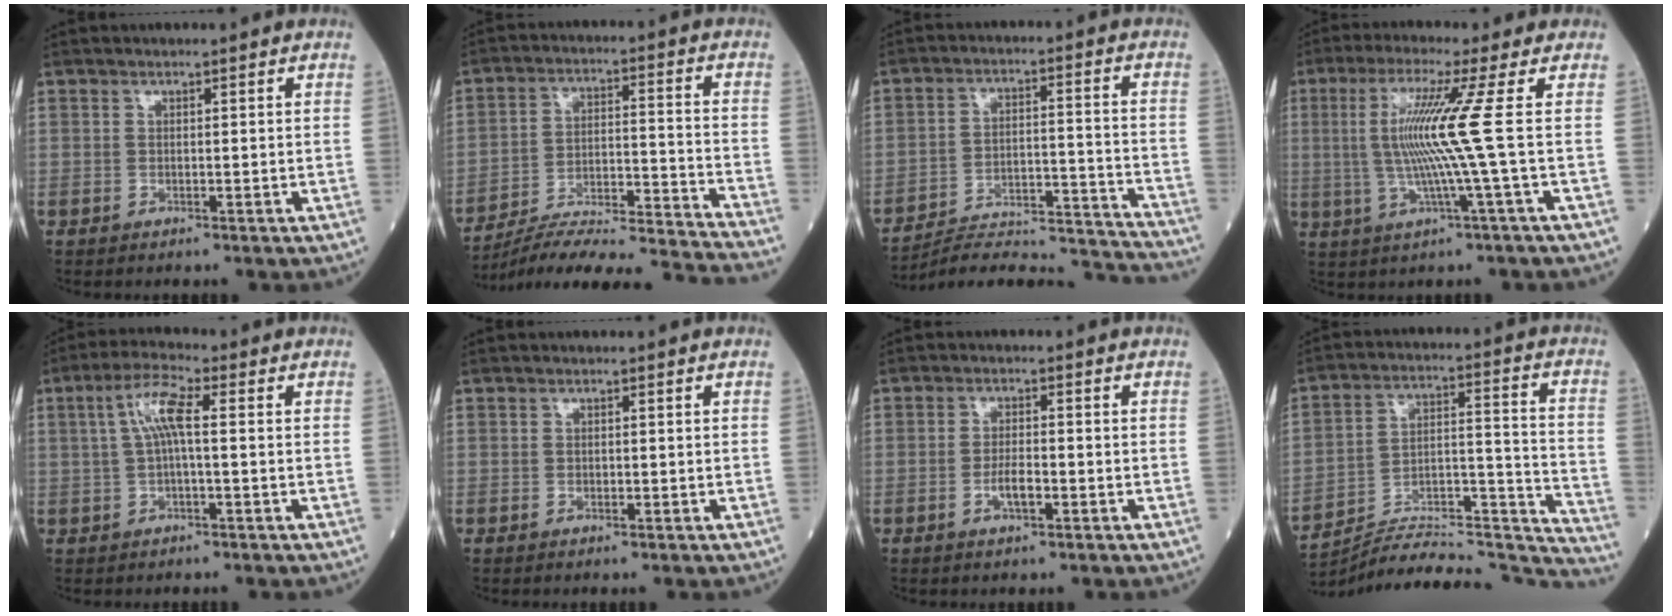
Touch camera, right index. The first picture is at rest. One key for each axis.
{"total": 22.7, "fx": -21.5, "fy": -1.4, "fz": 7.2, "tx": -0.090, "ty": -0.012, "tz": -0.317}
{"total": 21.1, "fx": -20.7, "fy": -0.3, "fz": 4.3, "tx": -0.043, "ty": 0.008, "tz": -0.294}
{"total": 9.4, "fx": 0.6, "fy": -2.6, "fz": 9.0, "tx": -0.182, "ty": -0.001, "tz": 0.017}
{"total": 5.6, "fx": 0.9, "fy": 0.9, "fz": 5.5, "tx": -0.109, "ty": 0.019, "tz": 0.019}
{"total": 0.0}
{"total": 2.8, "fx": -1.0, "fy": 0.8, "fz": 2.5, "tx": -0.046, "ty": 0.003, "tz": -0.016}
{"total": 26.2, "fx": -25.3, "fy": 1.8, "fz": 6.7, "tx": -0.066, "ty": 0.031, "tz": -0.368}